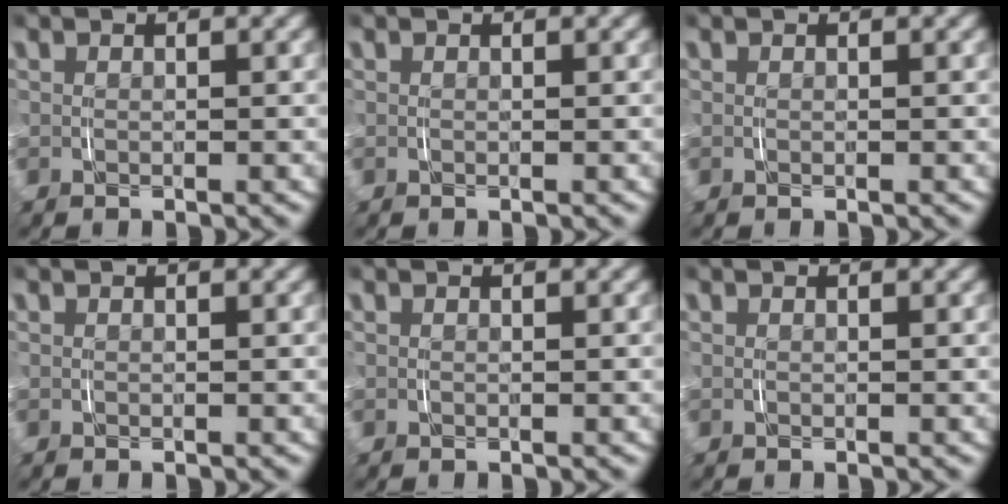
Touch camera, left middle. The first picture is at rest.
{"total": 0.0}
{"total": 0.0}
{"total": 0.0}
{"total": 0.0}
{"total": 0.0}